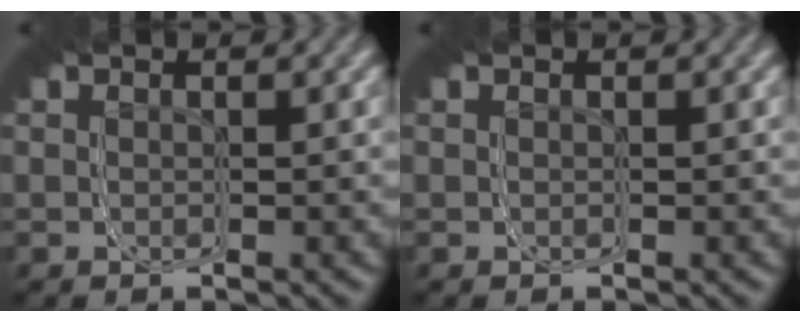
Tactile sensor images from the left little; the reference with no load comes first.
{"total": 0.0}